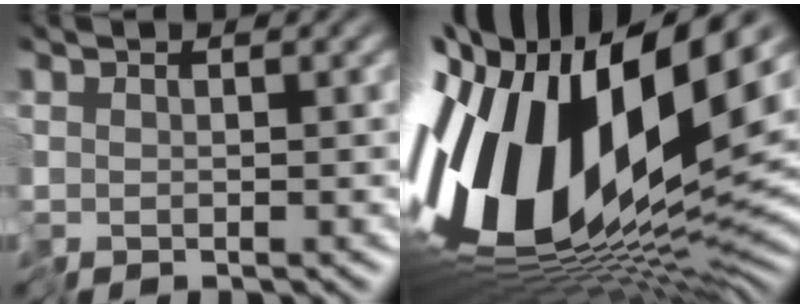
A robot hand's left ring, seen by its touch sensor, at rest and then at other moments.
{"total": 17.8, "force": [-0.3, 8.3, 15.7], "torque": [-0.308, -0.020, -0.014]}